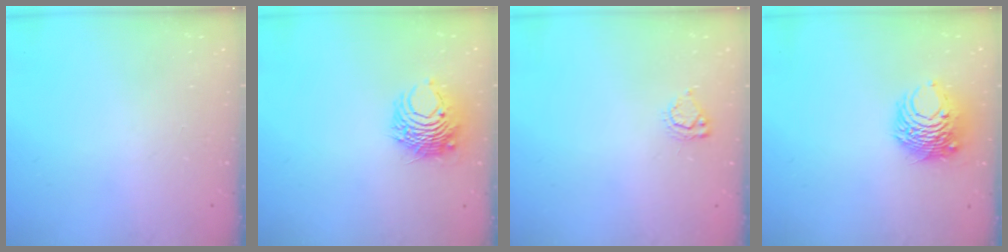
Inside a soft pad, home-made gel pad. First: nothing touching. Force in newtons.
{"total": 8.4, "press": 8.4, "slide": 0.3}
{"total": 5.3, "press": 5.2, "slide": 0.6}
{"total": 9.8, "press": 9.8, "slide": 0.7}